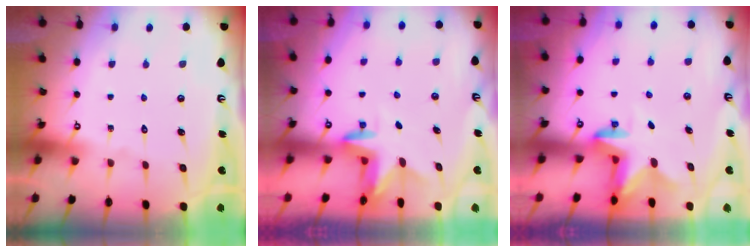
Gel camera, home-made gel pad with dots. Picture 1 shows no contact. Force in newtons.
{"total": 2.6, "press": 2.6, "slide": 0.1}
{"total": 2.6, "press": 2.5, "slide": 0.5}